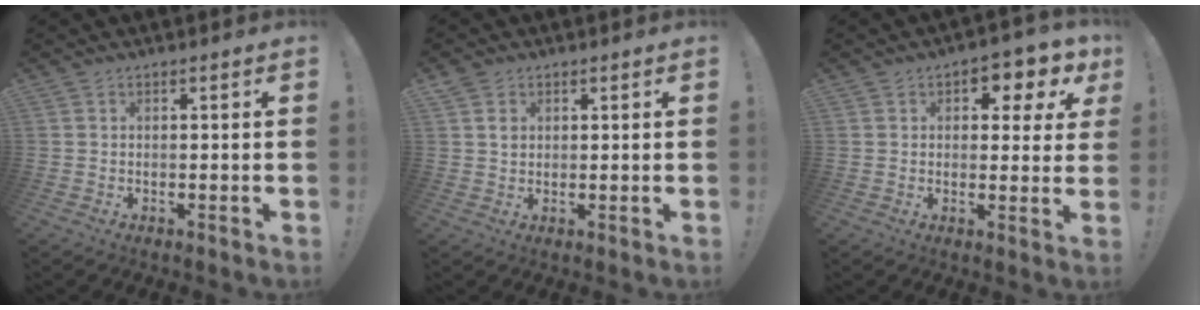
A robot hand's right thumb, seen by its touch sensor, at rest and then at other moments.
{"total": 2.4, "force": [0.9, 1.9, 1.1], "torque": [-0.010, -0.003, 0.015]}
{"total": 6.3, "force": [3.0, 3.6, 4.2], "torque": [-0.047, -0.018, 0.048]}